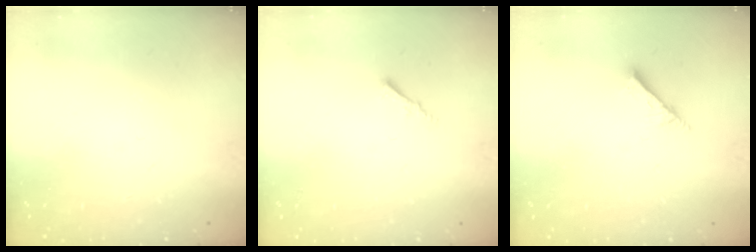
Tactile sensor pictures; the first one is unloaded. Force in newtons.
{"total": 1.5, "press": 1.5, "slide": 0.4}
{"total": 2.0, "press": 2.0, "slide": 0.1}